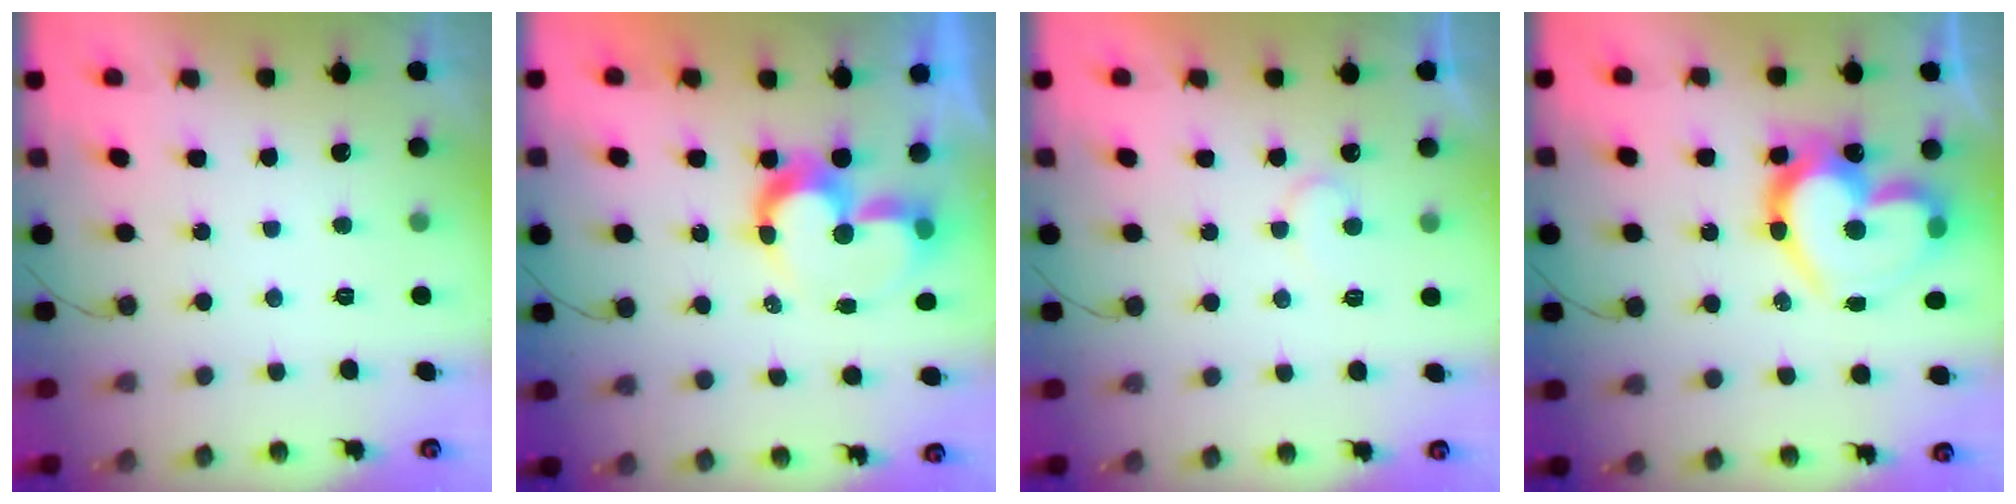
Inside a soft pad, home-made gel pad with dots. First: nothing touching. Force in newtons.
{"total": 10.7, "press": 10.6, "slide": 0.8}
{"total": 7.0, "press": 6.9, "slide": 0.5}
{"total": 22.7, "press": 22.7, "slide": 1.8}